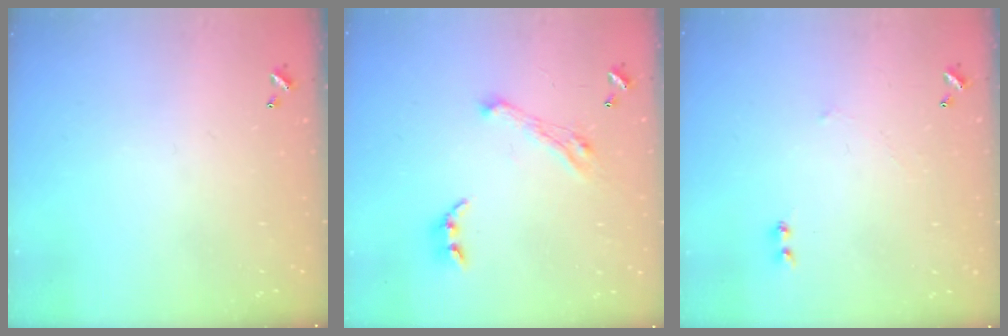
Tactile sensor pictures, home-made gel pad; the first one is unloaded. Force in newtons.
{"total": 7.0, "press": 6.8, "slide": 1.3}
{"total": 2.9, "press": 2.9, "slide": 0.4}